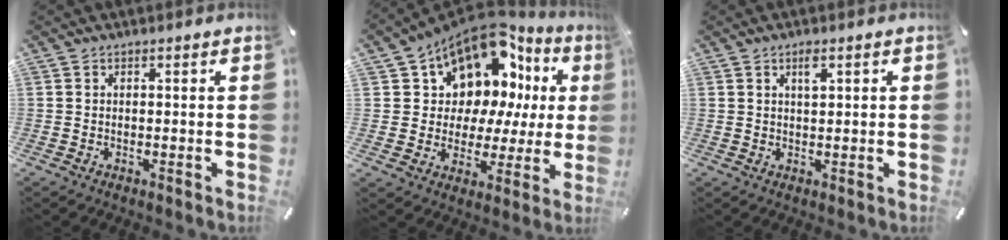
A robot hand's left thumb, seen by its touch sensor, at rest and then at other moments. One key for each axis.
{"total": 13.2, "fx": 9.3, "fy": 8.4, "fz": 4.4, "tx": -0.086, "ty": -0.085, "tz": 0.167}
{"total": 2.6, "fx": 1.5, "fy": 0.7, "fz": 2.0, "tx": -0.045, "ty": 0.006, "tz": 0.024}